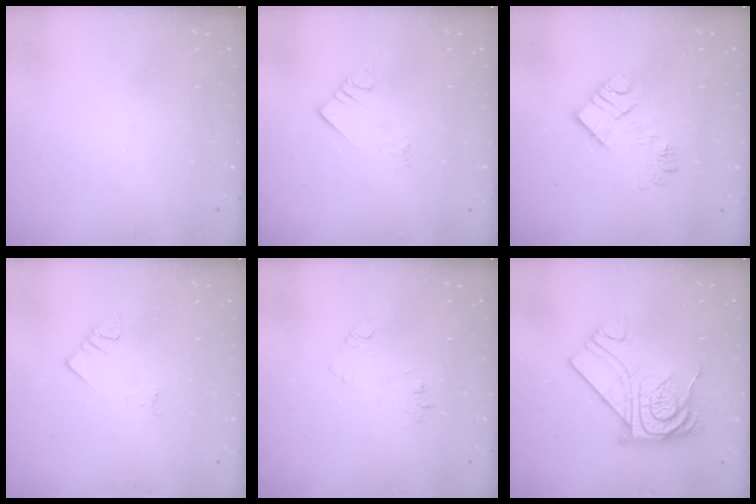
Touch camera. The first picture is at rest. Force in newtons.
{"total": 3.3, "press": 3.3, "slide": 0.4}
{"total": 11.0, "press": 11.0, "slide": 0.6}
{"total": 2.3, "press": 2.3, "slide": 0.4}
{"total": 7.9, "press": 7.9, "slide": 0.6}
{"total": 15.9, "press": 15.9, "slide": 1.4}